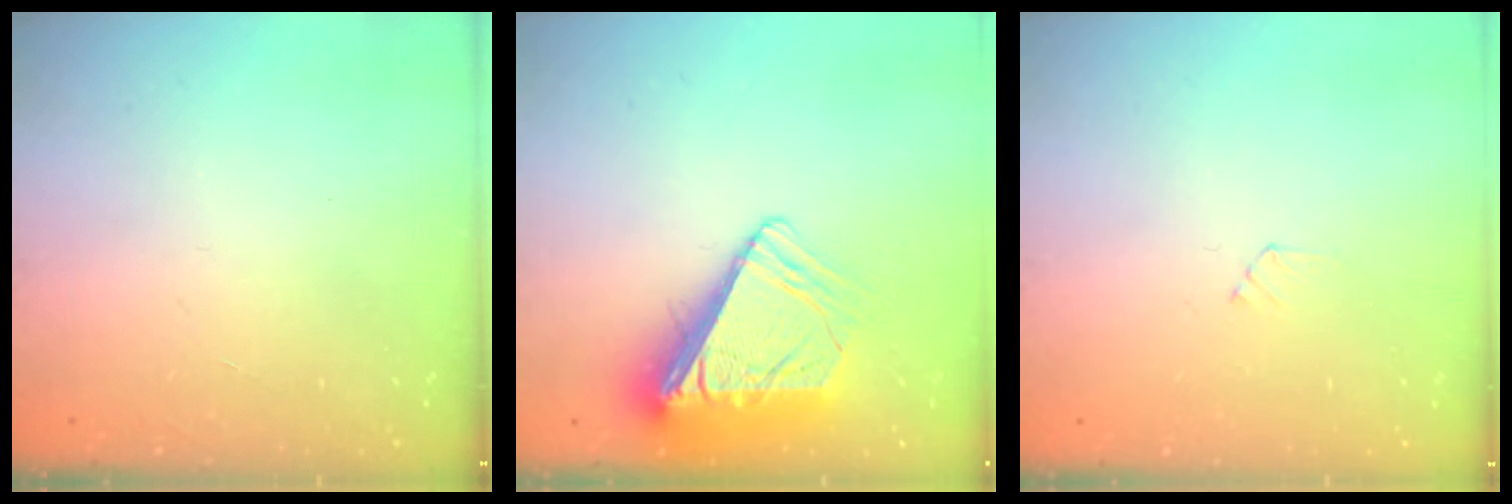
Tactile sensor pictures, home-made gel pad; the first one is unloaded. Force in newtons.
{"total": 10.4, "press": 10.3, "slide": 1.4}
{"total": 2.4, "press": 2.4, "slide": 0.3}